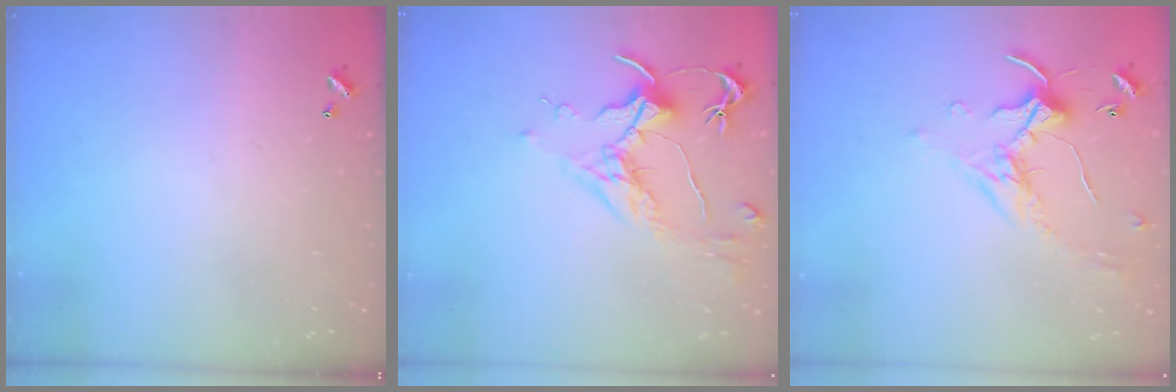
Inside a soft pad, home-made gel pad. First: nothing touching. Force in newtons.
{"total": 1.7, "press": 1.4, "slide": 0.9}
{"total": 0.0}